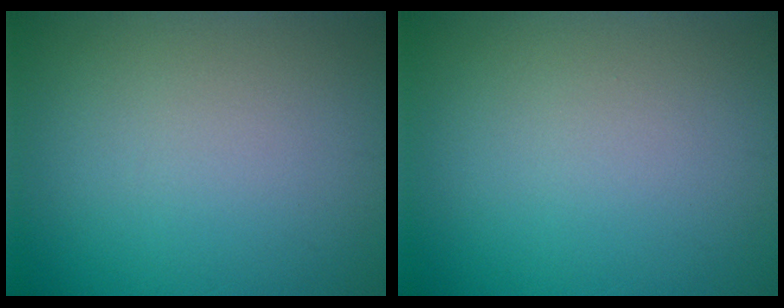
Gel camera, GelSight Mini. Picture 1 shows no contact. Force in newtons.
{"total": 0.0}